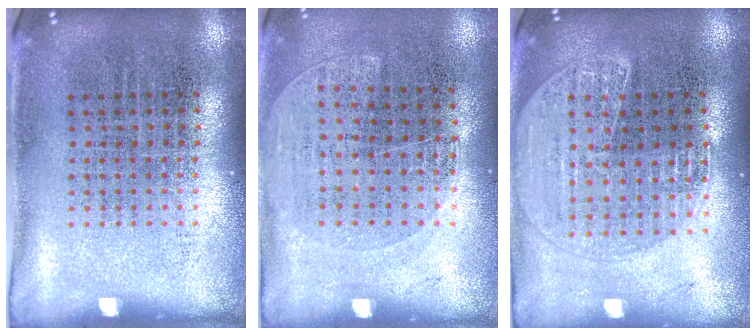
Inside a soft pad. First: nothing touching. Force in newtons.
{"total": 1.3, "press": 1.0, "slide": 0.7}
{"total": 1.7, "press": 1.6, "slide": 0.6}